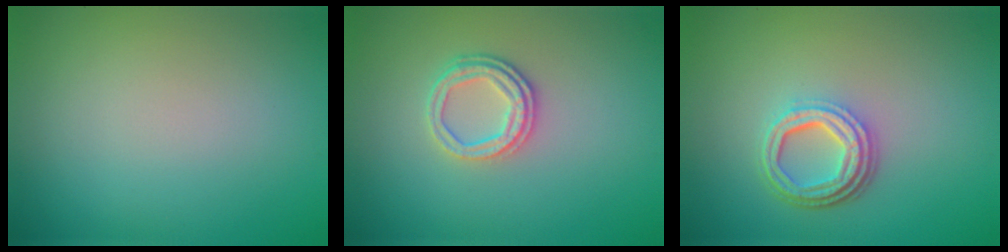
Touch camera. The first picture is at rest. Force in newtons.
{"total": 2.6, "press": 2.3, "slide": 1.3}
{"total": 4.2, "press": 3.2, "slide": 2.8}